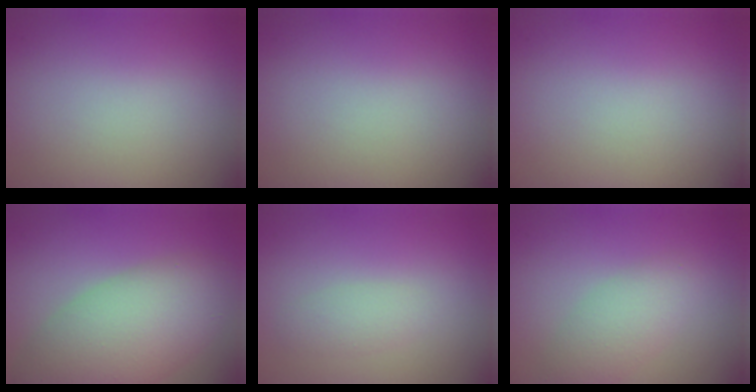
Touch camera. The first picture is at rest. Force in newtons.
{"total": 0.0}
{"total": 0.0}
{"total": 7.8, "press": 7.7, "slide": 0.5}
{"total": 1.4, "press": 1.4, "slide": 0.1}
{"total": 2.9, "press": 2.9, "slide": 0.1}